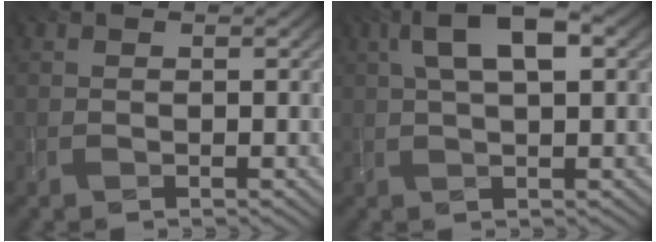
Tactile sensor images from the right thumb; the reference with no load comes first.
{"total": 7.3, "force": [2.2, 2.6, 6.5], "torque": [-0.122, 0.016, 0.037]}